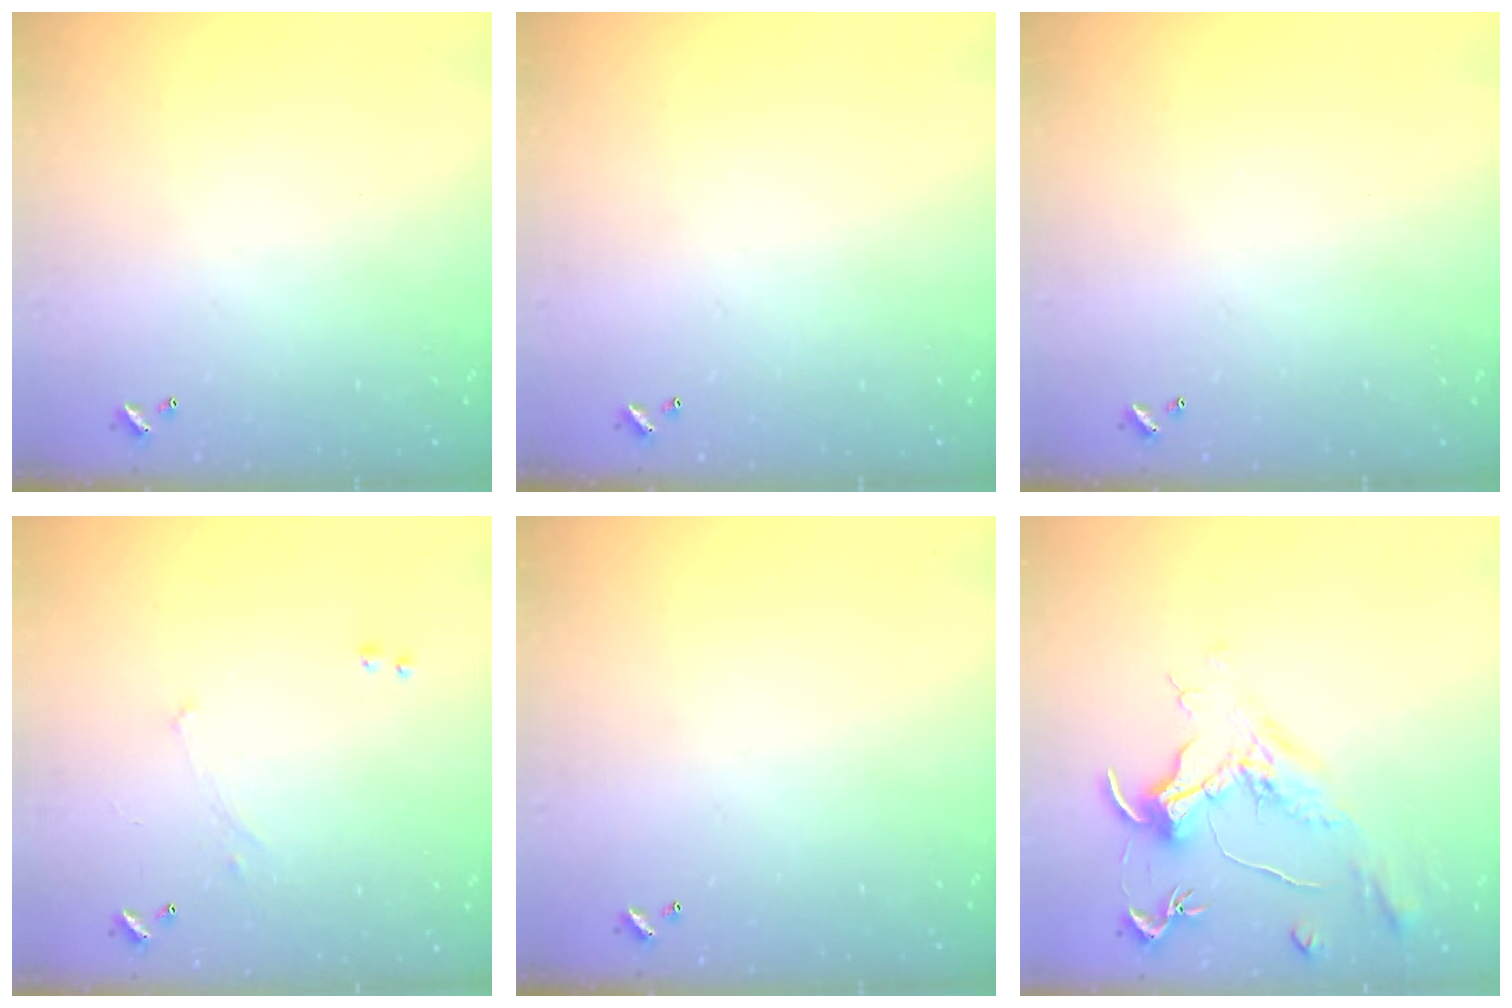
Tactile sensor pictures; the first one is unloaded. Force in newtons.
{"total": 0.0}
{"total": 0.0}
{"total": 1.1, "press": 0.9, "slide": 0.7}
{"total": 0.0}
{"total": 1.6, "press": 1.4, "slide": 0.6}